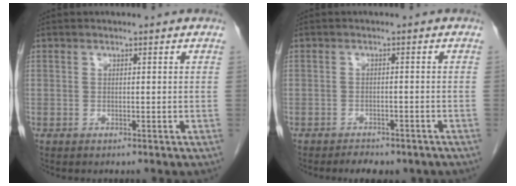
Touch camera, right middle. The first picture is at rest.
{"total": 4.7, "force": [-3.8, 1.9, 2.0], "torque": [-0.027, -0.004, -0.044]}